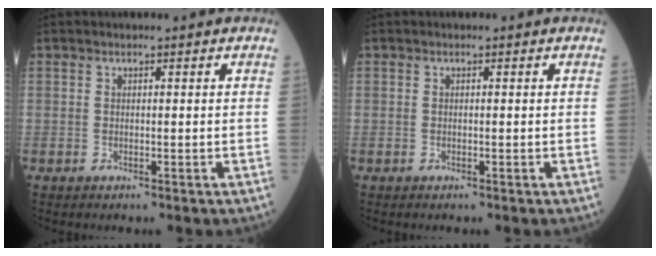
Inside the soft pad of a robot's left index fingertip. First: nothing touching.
{"total": 0.0}